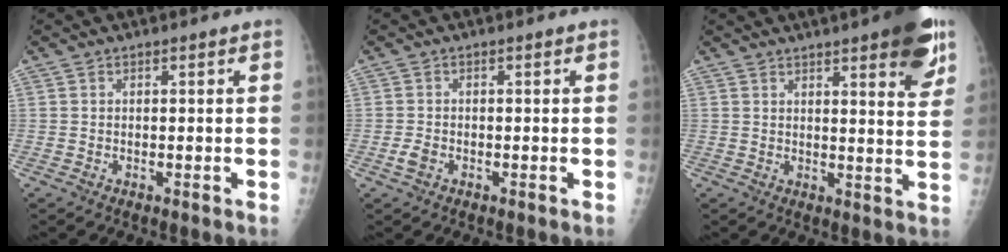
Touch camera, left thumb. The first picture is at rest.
{"total": 1.9, "force": [-0.8, 1.2, 1.2], "torque": [-0.026, 0.000, -0.015]}
{"total": 12.5, "force": [7.2, 2.9, 9.8], "torque": [-0.097, -0.031, 0.088]}